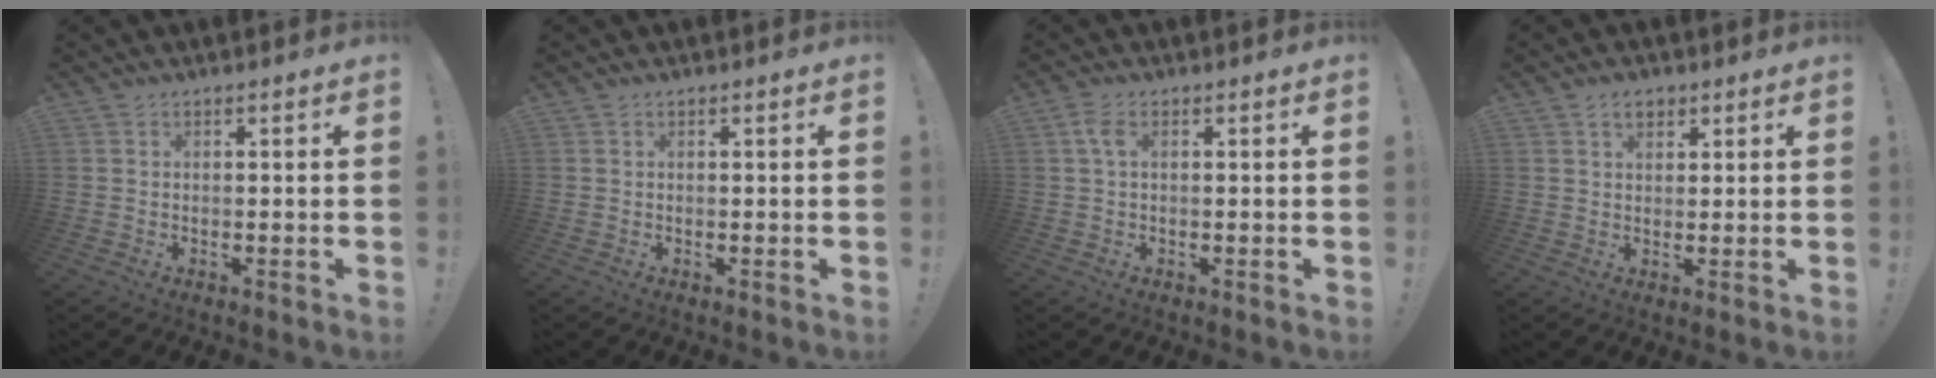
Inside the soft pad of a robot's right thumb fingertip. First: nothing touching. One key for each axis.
{"total": 0.0}
{"total": 3.3, "fx": 0.7, "fy": 1.4, "fz": 2.9, "tx": -0.063, "ty": 0.007, "tz": 0.014}
{"total": 4.0, "fx": 2.2, "fy": 2.6, "fz": 2.2, "tx": -0.033, "ty": -0.002, "tz": 0.039}